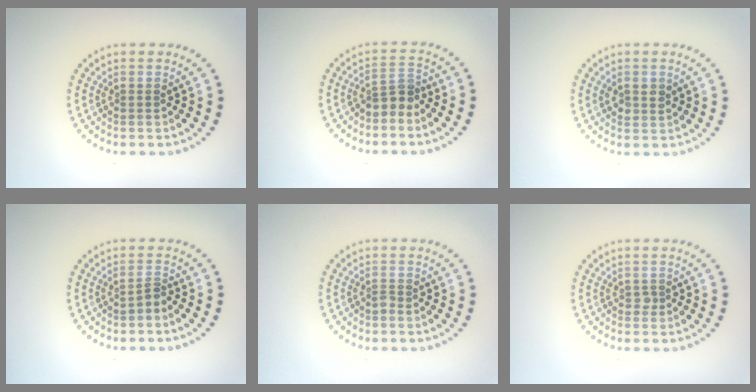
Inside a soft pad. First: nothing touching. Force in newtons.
{"total": 2.3, "press": 1.8, "slide": 1.5}
{"total": 1.5, "press": 1.5, "slide": 0.4}
{"total": 0.8, "press": 0.5, "slide": 0.7}
{"total": 0.7, "press": 0.5, "slide": 0.4}
{"total": 0.6, "press": 0.5, "slide": 0.4}